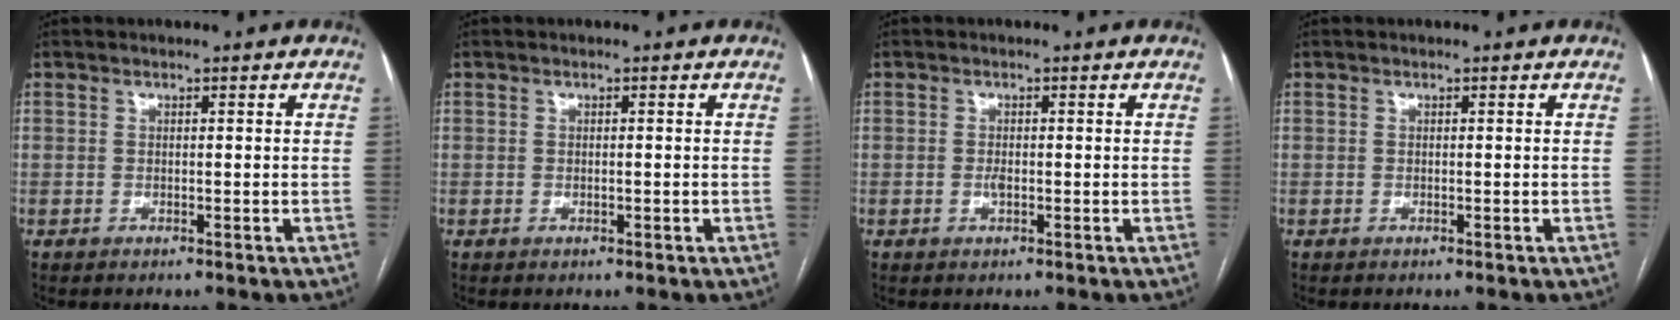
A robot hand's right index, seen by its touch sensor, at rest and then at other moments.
{"total": 0.6, "force": [-0.1, 0.2, 0.5], "torque": [-0.009, -0.001, 0.000]}
{"total": 1.1, "force": [-0.3, 0.5, 1.0], "torque": [-0.023, -0.001, -0.004]}
{"total": 0.0}